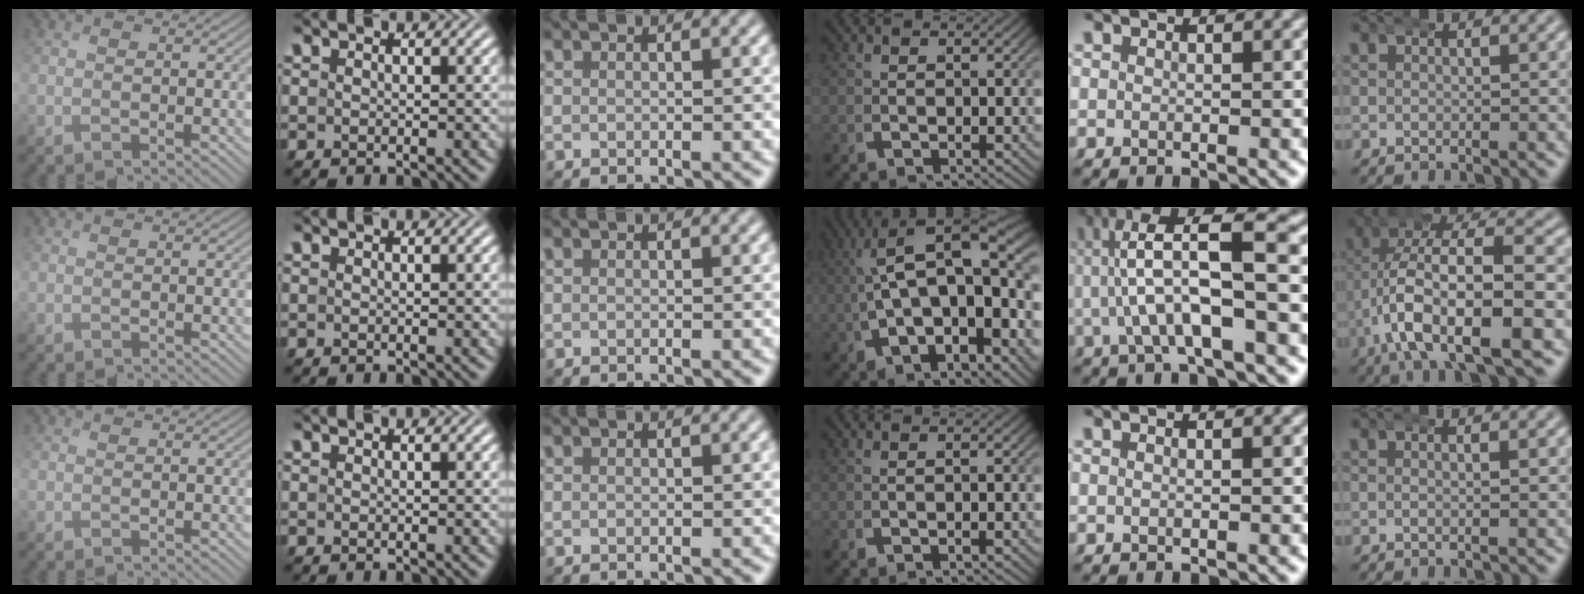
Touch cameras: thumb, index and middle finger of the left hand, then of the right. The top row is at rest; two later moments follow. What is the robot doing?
{"motion": "wrap", "object": "bandana"}